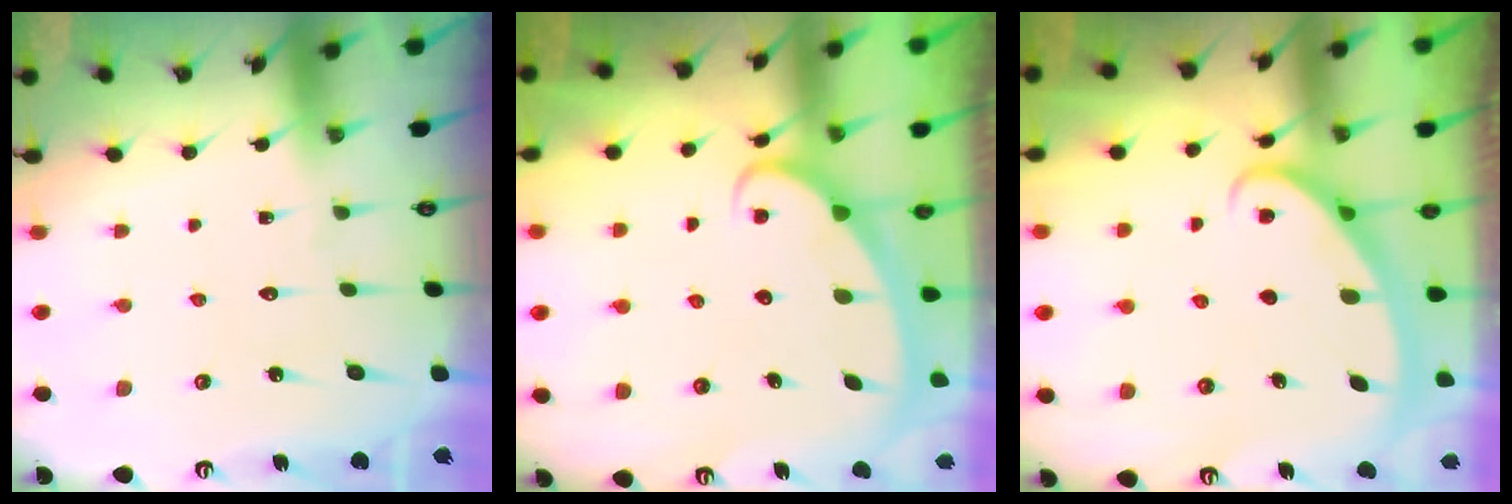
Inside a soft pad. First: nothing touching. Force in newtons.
{"total": 2.6, "press": 2.6, "slide": 0.3}
{"total": 2.8, "press": 2.8, "slide": 0.3}